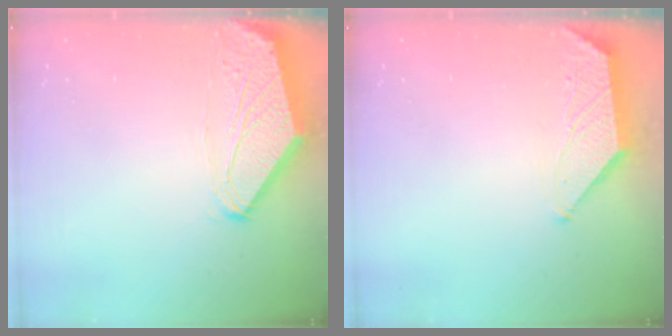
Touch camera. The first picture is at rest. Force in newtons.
{"total": 0.8, "press": 0.7, "slide": 0.1}